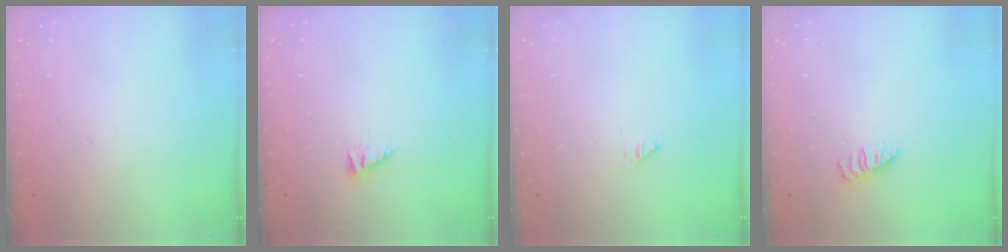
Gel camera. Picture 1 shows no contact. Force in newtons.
{"total": 1.7, "press": 1.7, "slide": 0.3}
{"total": 0.0}
{"total": 1.2, "press": 1.1, "slide": 0.2}